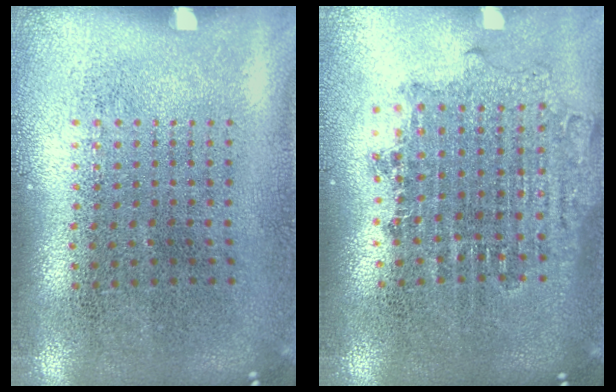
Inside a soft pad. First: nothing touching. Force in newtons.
{"total": 1.7, "press": 1.4, "slide": 1.0}